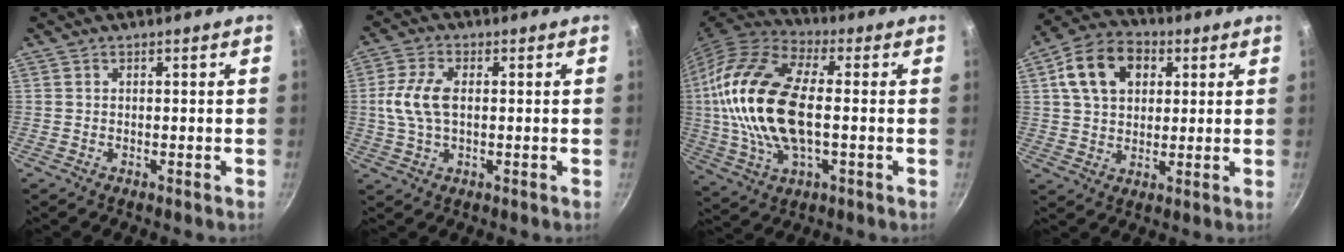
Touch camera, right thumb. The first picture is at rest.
{"total": 8.0, "force": [0.6, 4.6, 6.6], "torque": [-0.134, 0.012, 0.006]}
{"total": 21.9, "force": [0.4, 11.3, 18.8], "torque": [-0.374, 0.020, -0.002]}
{"total": 13.2, "force": [4.2, 9.5, 8.1], "torque": [-0.122, 0.010, 0.058]}